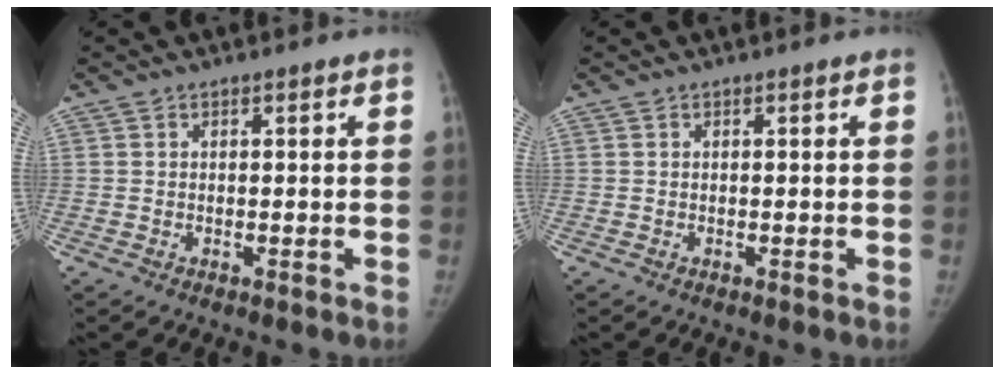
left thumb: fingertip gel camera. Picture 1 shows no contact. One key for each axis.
{"total": 0.0}